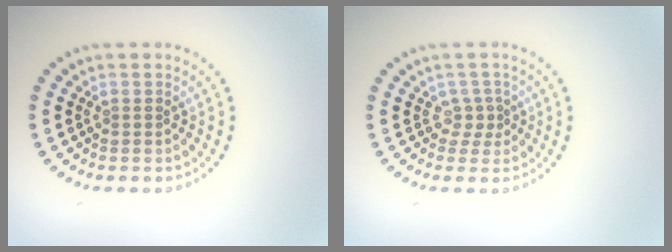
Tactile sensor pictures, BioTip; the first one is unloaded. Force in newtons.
{"total": 1.3, "press": 1.0, "slide": 0.9}